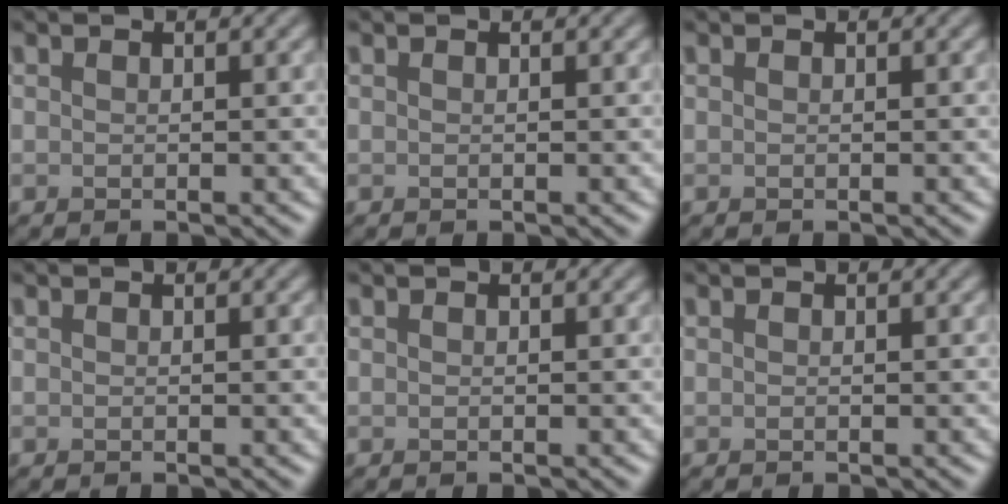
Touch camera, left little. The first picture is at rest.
{"total": 0.0}
{"total": 0.0}
{"total": 0.0}
{"total": 0.0}
{"total": 0.0}